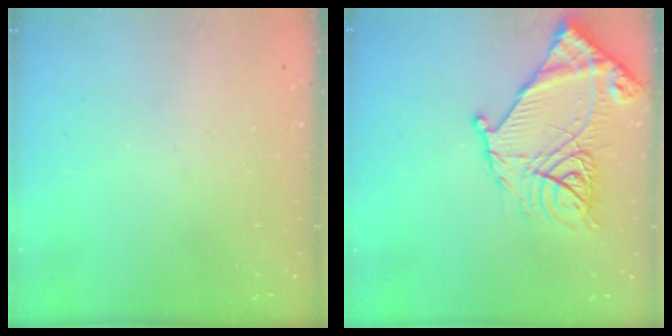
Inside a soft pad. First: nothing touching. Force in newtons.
{"total": 18.7, "press": 18.6, "slide": 1.8}